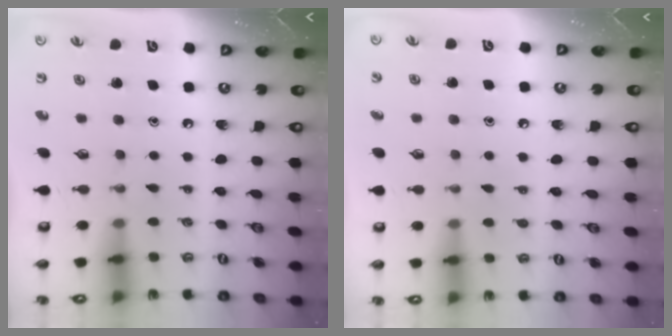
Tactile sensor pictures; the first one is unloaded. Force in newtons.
{"total": 3.3, "press": 3.2, "slide": 0.7}